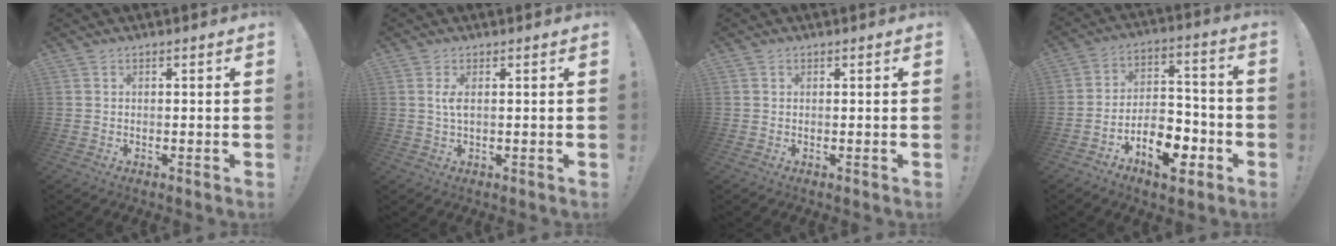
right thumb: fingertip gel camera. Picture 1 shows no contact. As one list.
[{"total": 2.8, "force": [0.6, 0.8, 2.6], "torque": [-0.049, 0.001, 0.008]}, {"total": 0.0}, {"total": 14.2, "force": [-7.9, 8.2, 8.5], "torque": [-0.122, 0.068, -0.124]}]